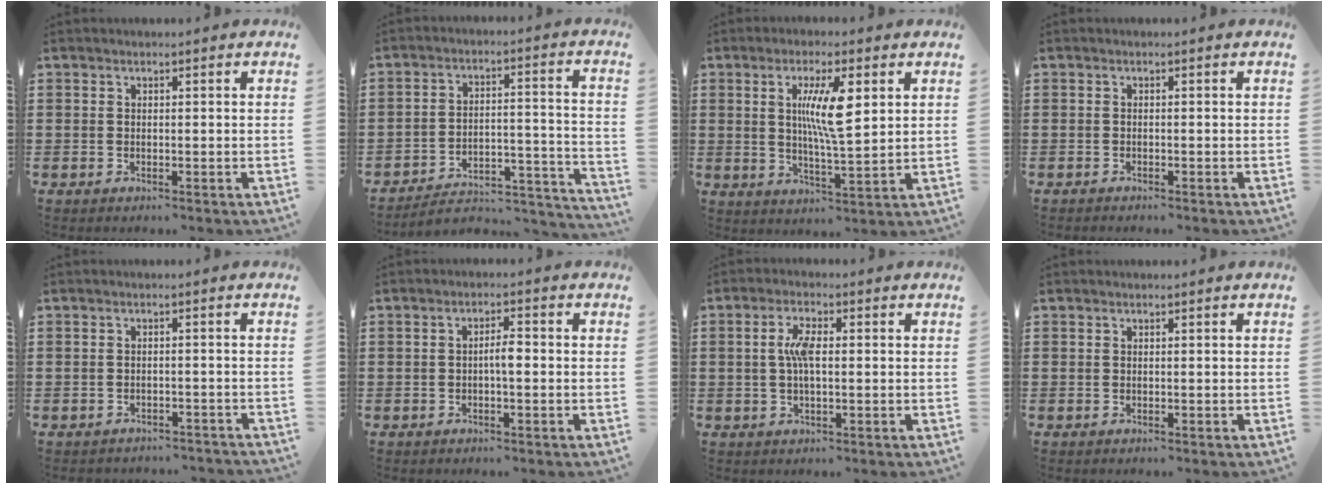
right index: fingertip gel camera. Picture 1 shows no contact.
{"total": 4.0, "force": [-3.5, 1.4, 1.3], "torque": [-0.026, -0.001, -0.075]}
{"total": 8.2, "force": [2.3, 1.6, 7.7], "torque": [-0.146, 0.000, 0.035]}
{"total": 0.6, "force": [-0.6, 0.0, 0.0], "torque": [-0.002, -0.001, -0.012]}
{"total": 1.7, "force": [-1.7, 0.3, 0.1], "torque": [-0.009, -0.001, -0.036]}
{"total": 2.7, "force": [-0.4, 0.7, 2.6], "torque": [-0.047, 0.005, -0.010]}
{"total": 4.5, "force": [0.3, 1.5, 4.2], "torque": [-0.090, 0.003, 0.000]}
{"total": 0.0}